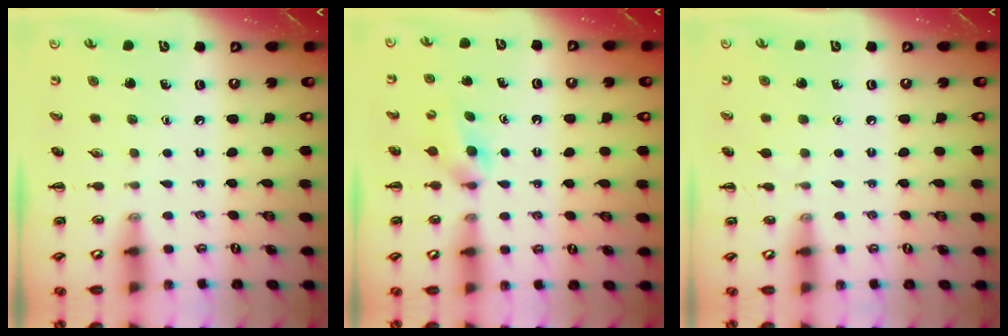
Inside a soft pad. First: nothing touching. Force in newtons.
{"total": 3.9, "press": 3.7, "slide": 1.4}
{"total": 3.3, "press": 3.1, "slide": 1.1}